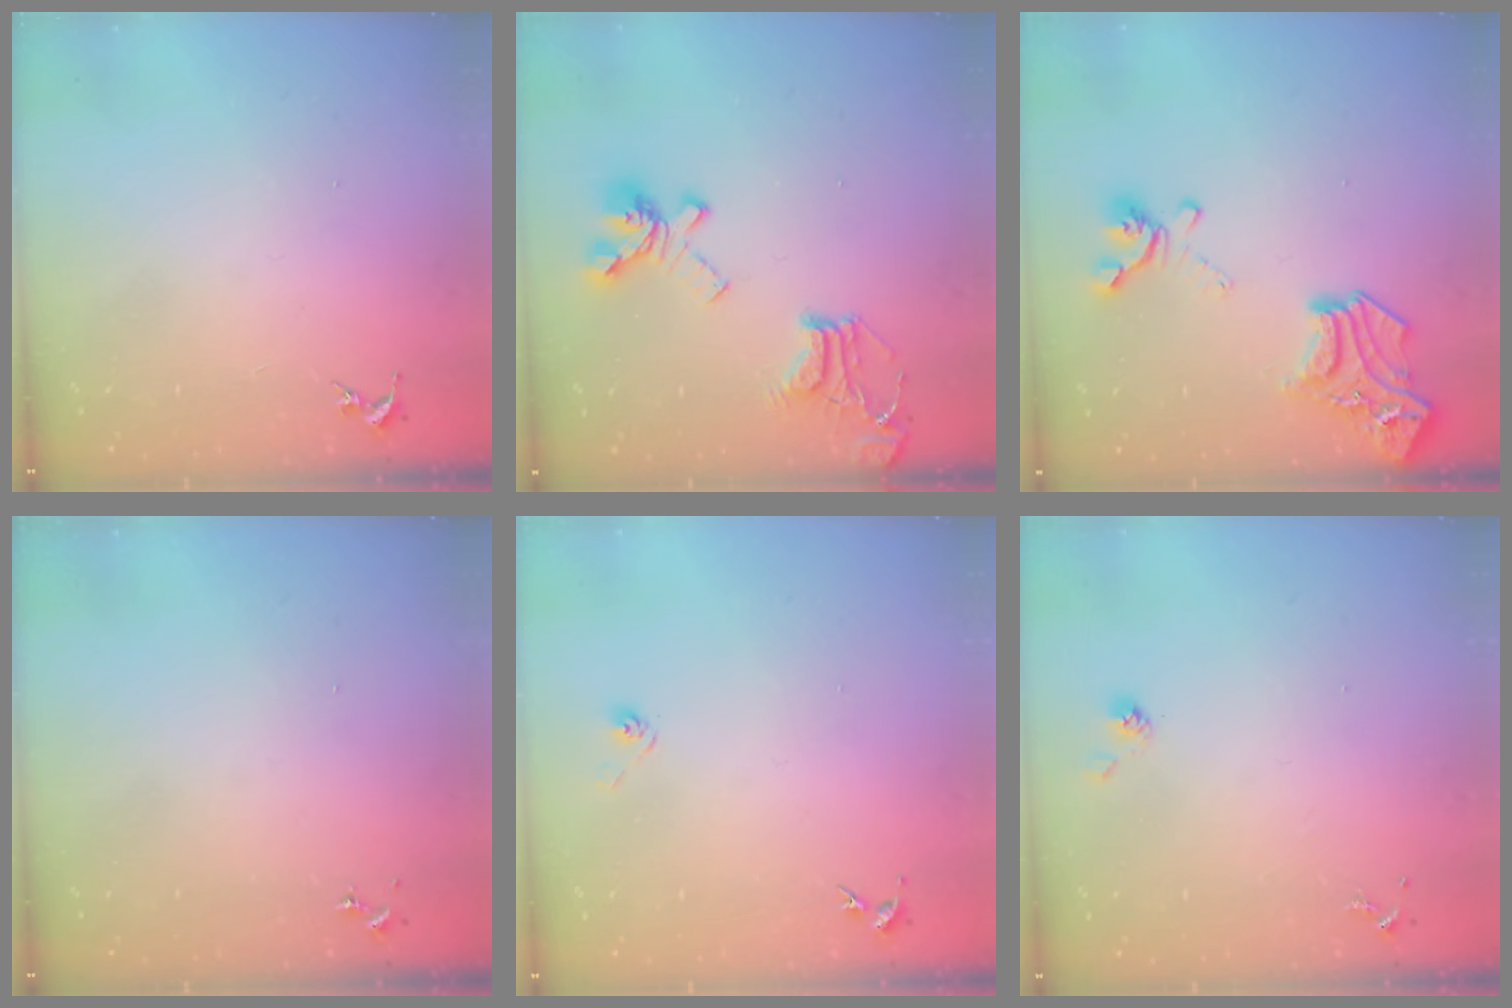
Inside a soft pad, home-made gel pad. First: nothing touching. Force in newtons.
{"total": 20.9, "press": 20.8, "slide": 2.1}
{"total": 19.5, "press": 19.5, "slide": 0.7}
{"total": 0.0}
{"total": 3.1, "press": 2.7, "slide": 1.4}
{"total": 5.7, "press": 5.7, "slide": 0.3}